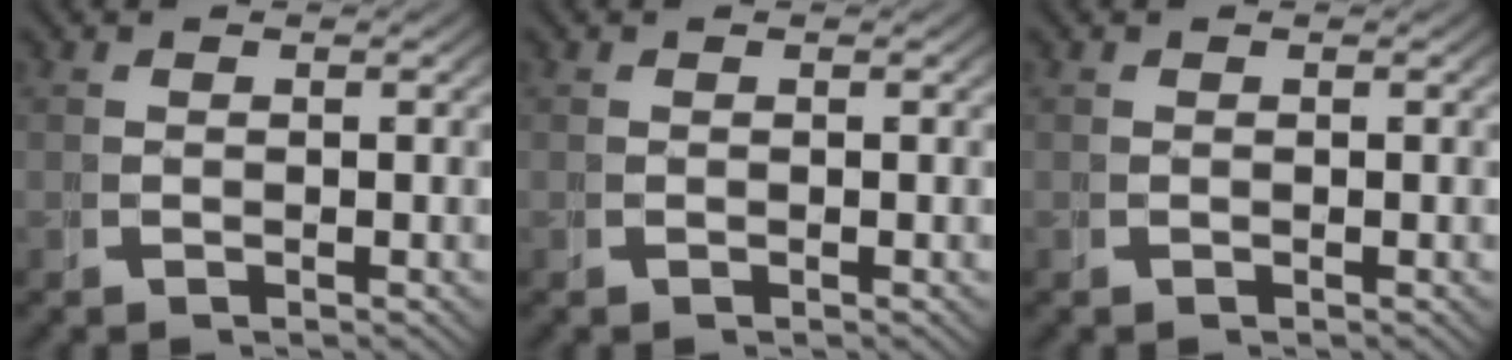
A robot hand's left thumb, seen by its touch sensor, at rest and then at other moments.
{"total": 0.0}
{"total": 0.0}